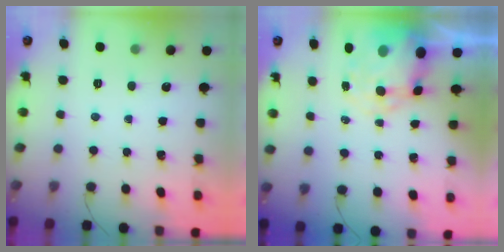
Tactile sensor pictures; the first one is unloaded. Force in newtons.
{"total": 10.2, "press": 9.9, "slide": 2.3}